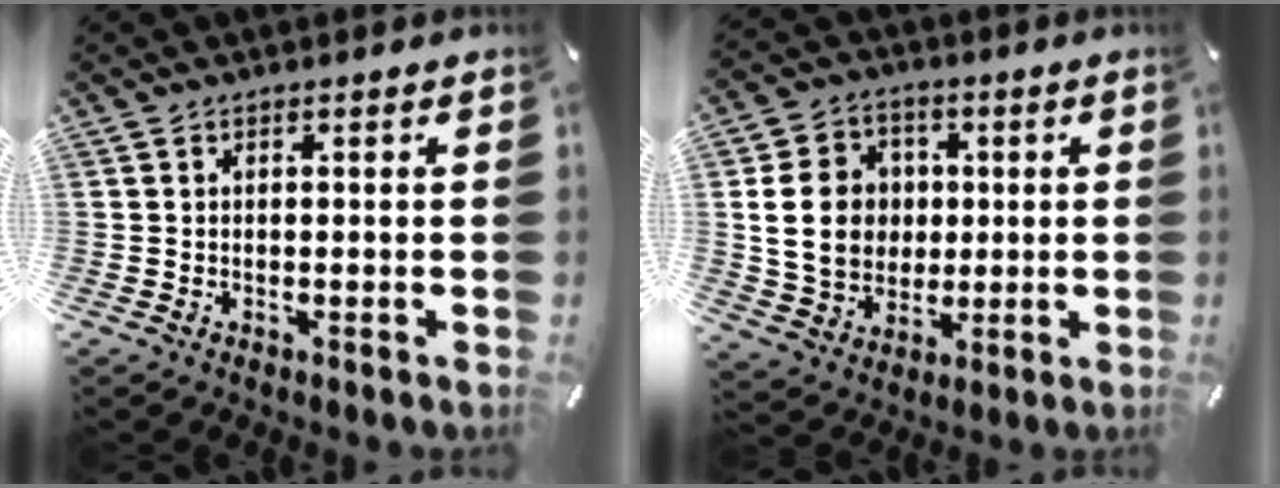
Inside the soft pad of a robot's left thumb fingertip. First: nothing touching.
{"total": 13.4, "force": [1.0, 11.4, 6.8], "torque": [-0.133, 0.010, 0.021]}